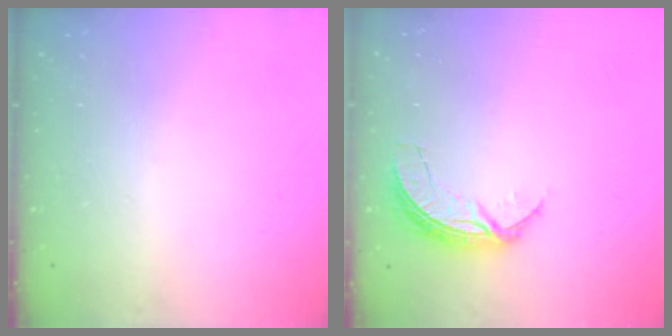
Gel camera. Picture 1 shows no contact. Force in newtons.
{"total": 6.9, "press": 6.8, "slide": 0.5}